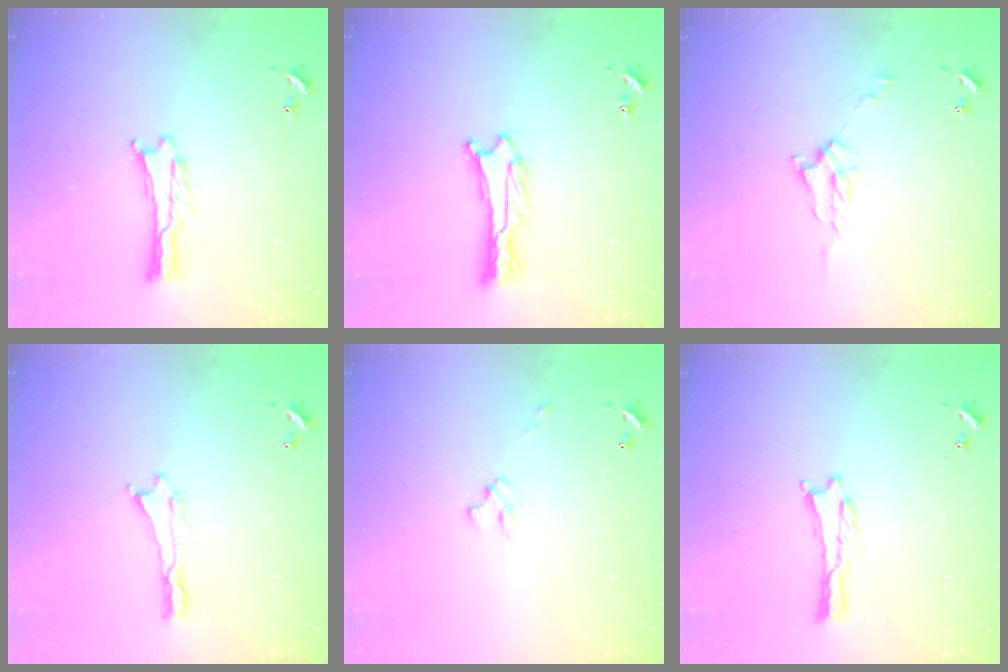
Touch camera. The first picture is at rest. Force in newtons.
{"total": 1.4, "press": 1.4, "slide": 0.0}
{"total": 2.7, "press": 2.7, "slide": 0.3}
{"total": 0.0}
{"total": 1.1, "press": 1.1, "slide": 0.2}
{"total": 0.0}